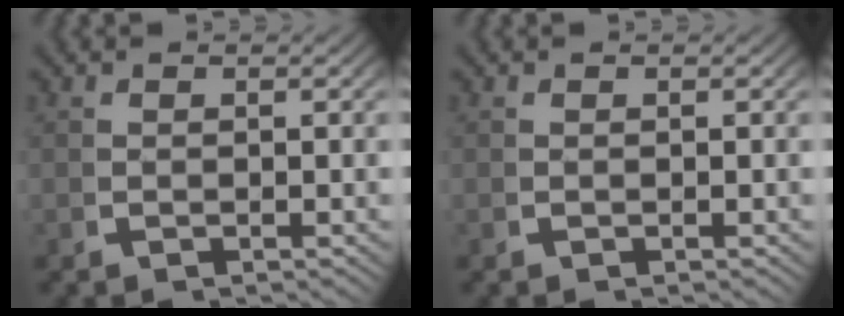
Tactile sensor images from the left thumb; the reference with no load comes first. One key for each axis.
{"total": 0.0}